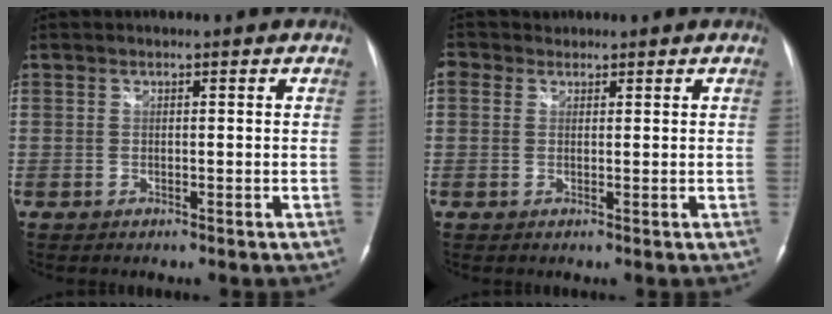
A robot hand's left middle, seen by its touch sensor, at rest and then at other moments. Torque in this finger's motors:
{"motor_torque": [0.31, -0.30, -0.02, 0.03]}